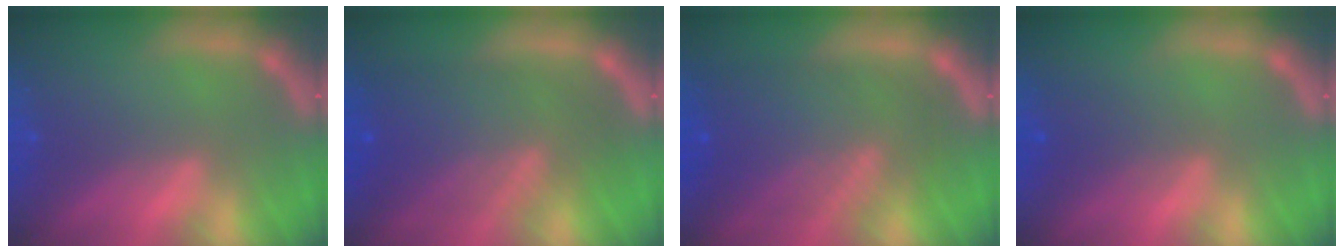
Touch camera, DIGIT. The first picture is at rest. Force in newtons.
{"total": 8.6}
{"total": 9.0}
{"total": 2.5}